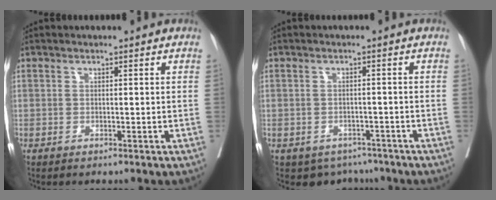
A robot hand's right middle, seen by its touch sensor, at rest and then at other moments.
{"total": 4.9, "force": [-3.9, 3.1, 0.3], "torque": [0.010, 0.008, -0.049]}